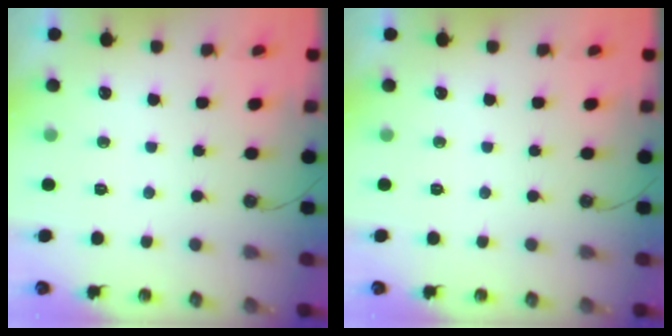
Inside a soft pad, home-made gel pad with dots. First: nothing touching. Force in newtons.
{"total": 0.0}